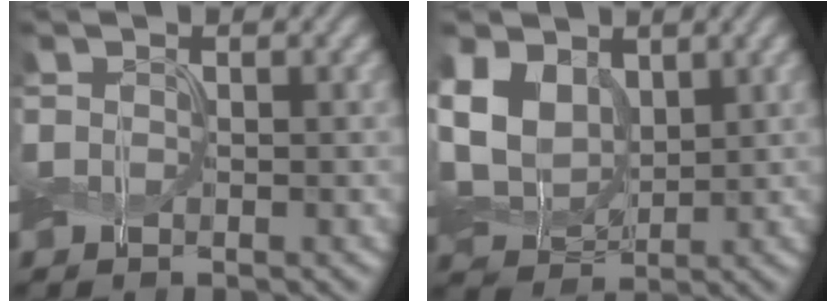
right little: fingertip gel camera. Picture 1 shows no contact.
{"total": 6.7, "force": [1.8, 4.9, 4.1], "torque": [-0.109, 0.001, 0.032]}